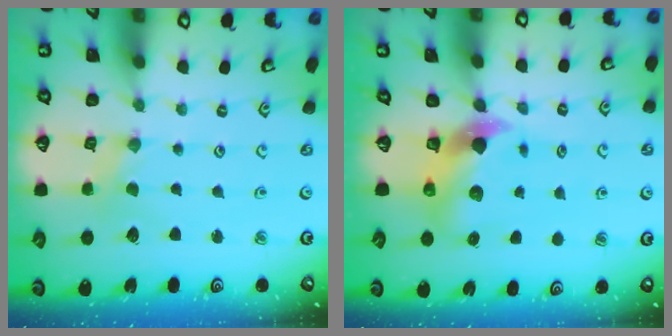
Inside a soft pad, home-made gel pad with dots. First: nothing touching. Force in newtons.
{"total": 7.6, "press": 7.5, "slide": 1.2}